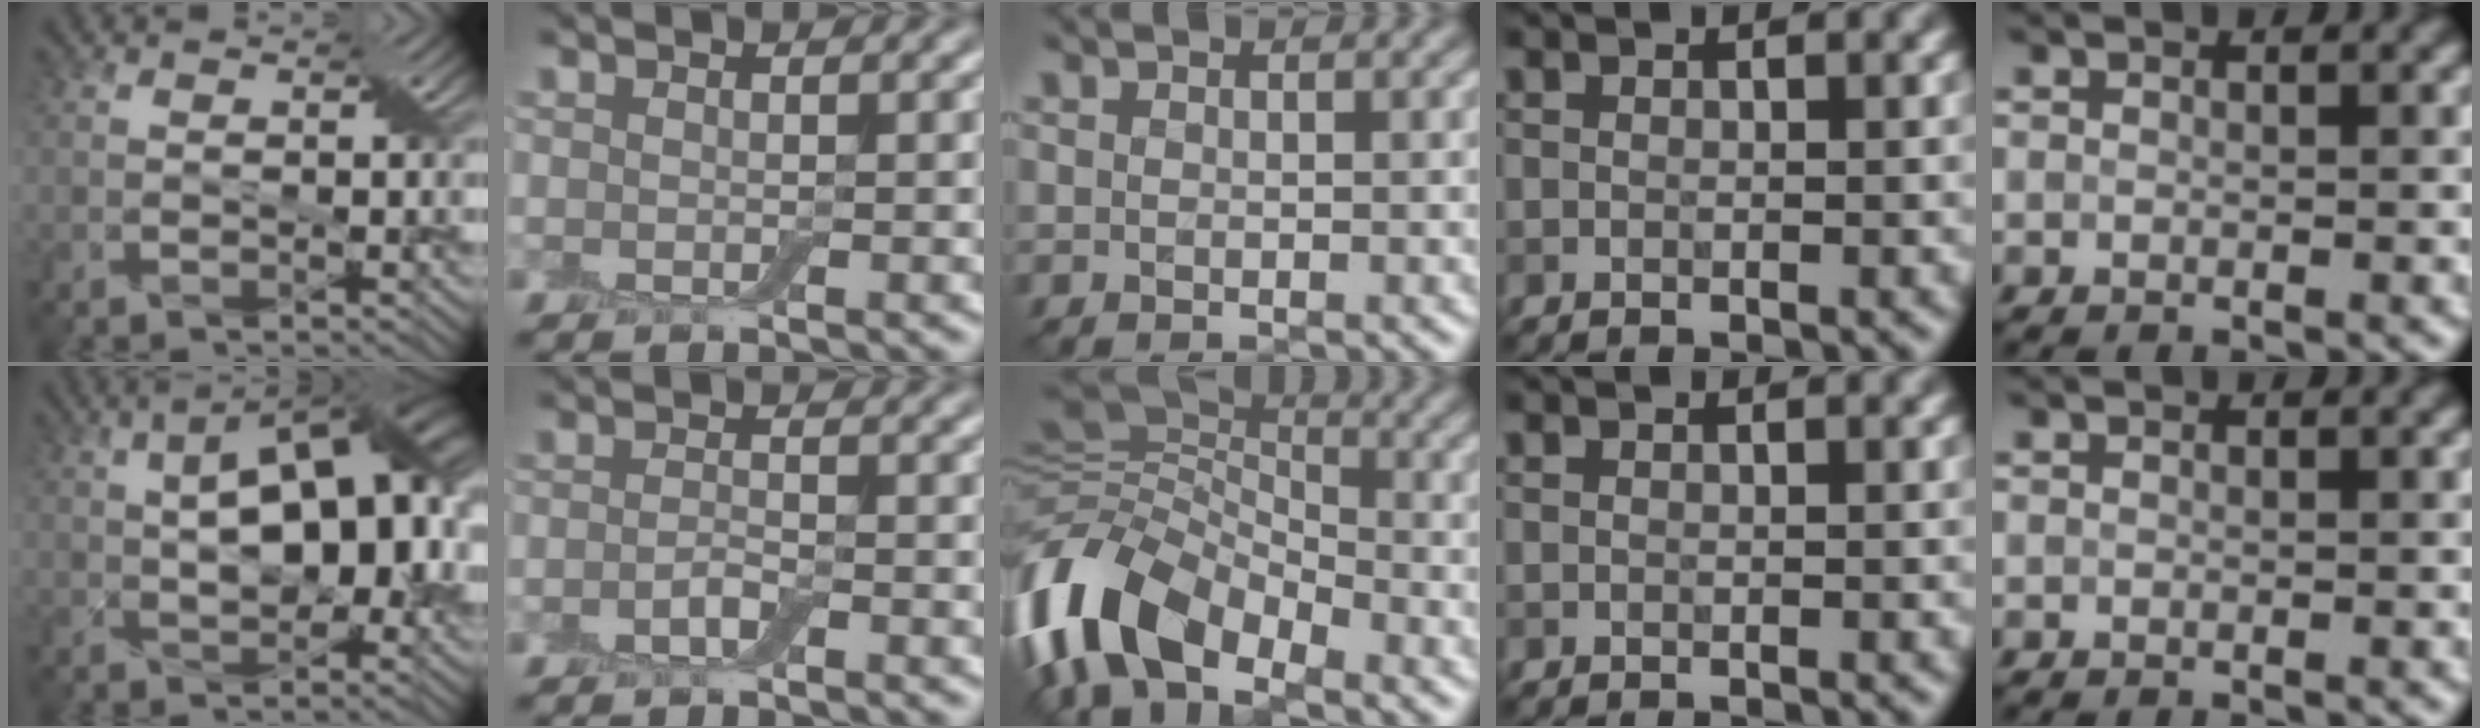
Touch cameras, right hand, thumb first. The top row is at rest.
{"thumb": {"total": 13.6, "force": [1.7, 6.4, 11.8], "torque": [-0.179, 0.021, 0.026]}, "index": {"total": 1.4, "force": [-0.8, 0.4, 1.1], "torque": [-0.024, 0.002, -0.018]}, "middle": {"total": 10.0, "force": [-5.7, 5.5, 6.1], "torque": [-0.119, -0.003, -0.126]}}